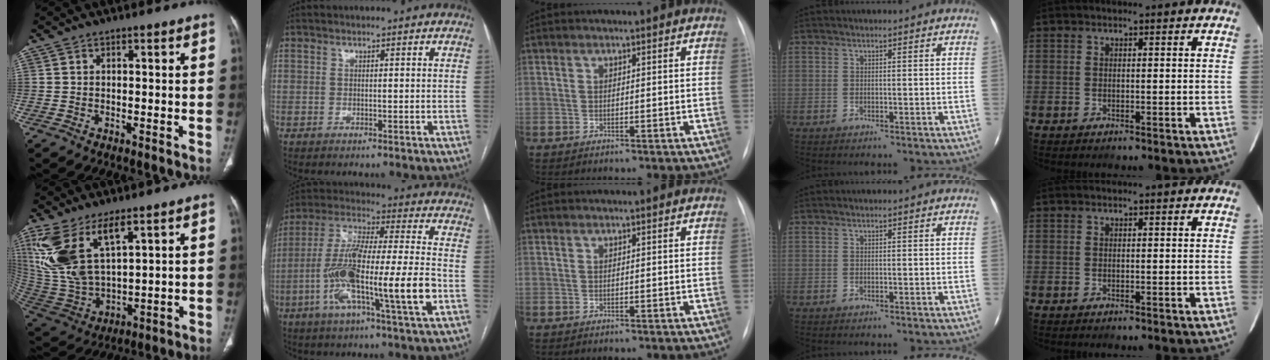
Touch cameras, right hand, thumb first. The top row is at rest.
{"thumb": {"total": 16.7, "force": [8.8, 7.2, 12.2], "torque": [-0.261, -0.031, 0.197]}, "index": {"total": 18.9, "force": [-5.2, 1.2, 18.1], "torque": [-0.337, -0.005, -0.093]}}